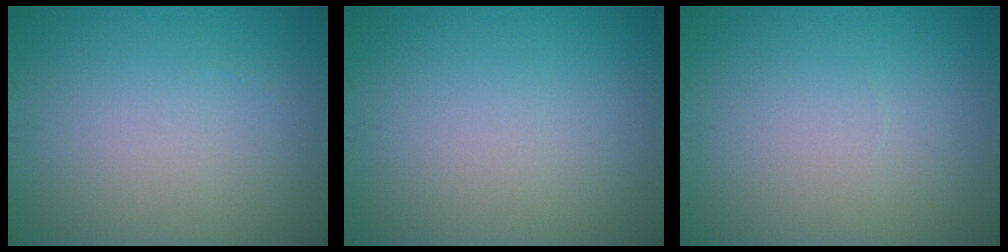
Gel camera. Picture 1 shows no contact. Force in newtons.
{"total": 0.0}
{"total": 0.0}